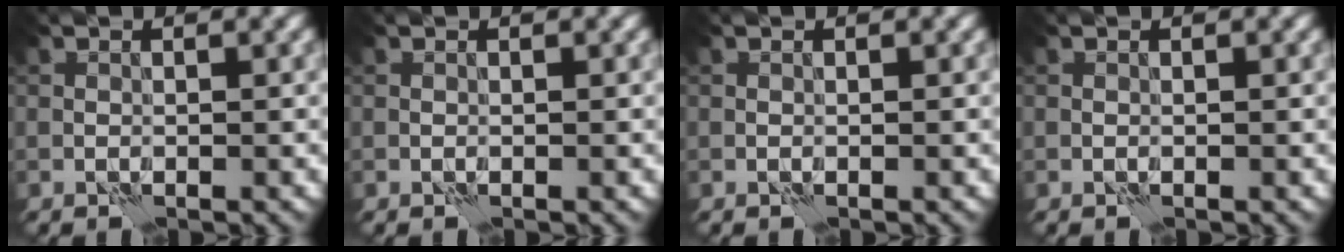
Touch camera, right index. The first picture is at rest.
{"total": 0.0}
{"total": 0.0}
{"total": 0.0}